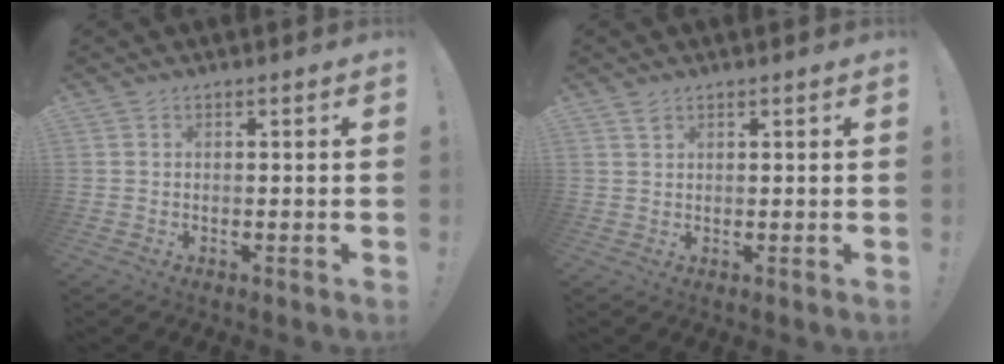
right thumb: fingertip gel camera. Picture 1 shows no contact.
{"total": 1.5, "force": [1.2, 0.7, 0.6], "torque": [0.001, -0.008, 0.020]}